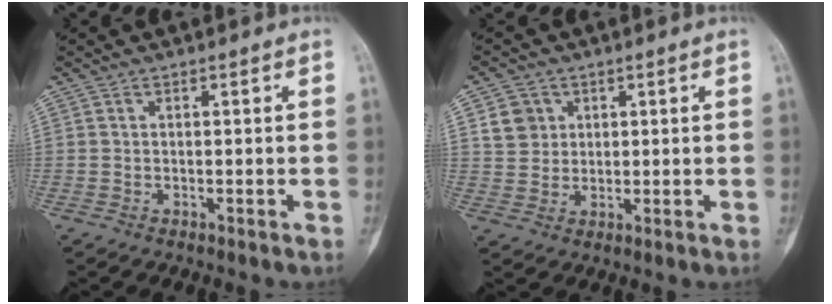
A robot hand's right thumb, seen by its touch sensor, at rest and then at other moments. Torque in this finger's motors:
{"motor_torque": [-0.28, 0.29, 0.19, -0.17, -0.01]}